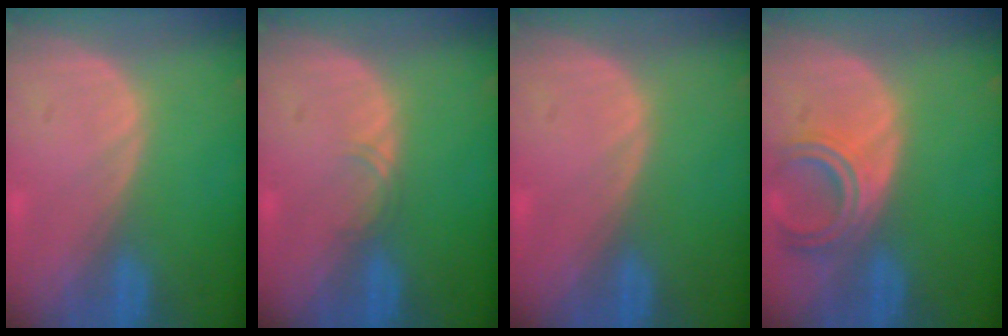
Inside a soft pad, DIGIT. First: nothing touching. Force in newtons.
{"total": 1.1, "press": 1.1, "slide": 0.1}
{"total": 0.5, "press": 0.0, "slide": 0.5}
{"total": 5.7, "press": 5.2, "slide": 2.4}